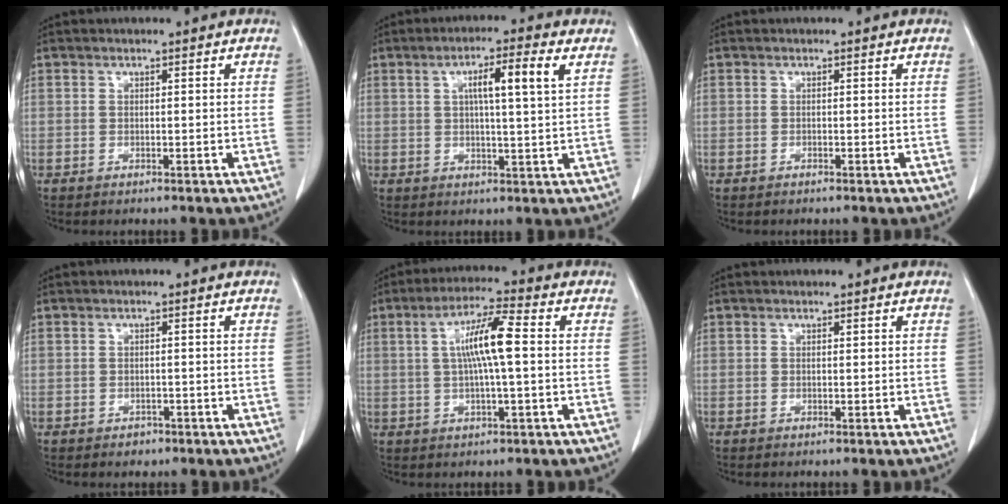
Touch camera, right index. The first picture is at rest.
{"total": 7.1, "force": [2.5, 0.1, 6.6], "torque": [-0.113, 0.006, 0.039]}
{"total": 0.0}
{"total": 1.4, "force": [-0.9, 1.0, 0.3], "torque": [-0.005, 0.002, -0.012]}
{"total": 8.1, "force": [0.8, 0.6, 8.1], "torque": [-0.153, 0.011, 0.010]}
{"total": 0.0}